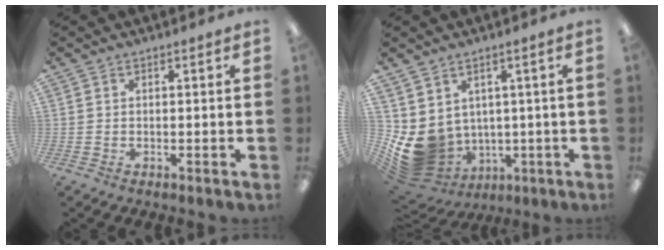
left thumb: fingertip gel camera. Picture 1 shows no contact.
{"total": 8.9, "force": [0.4, 7.9, 4.0], "torque": [-0.108, -0.027, 0.020]}